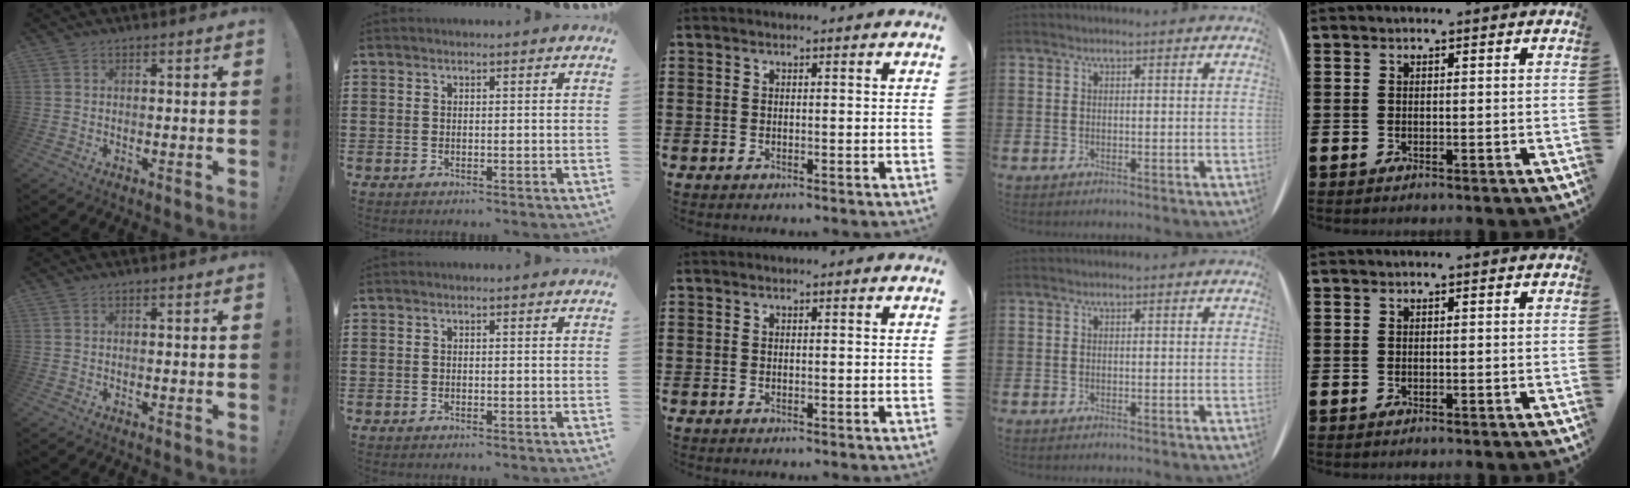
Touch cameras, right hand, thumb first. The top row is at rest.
{}